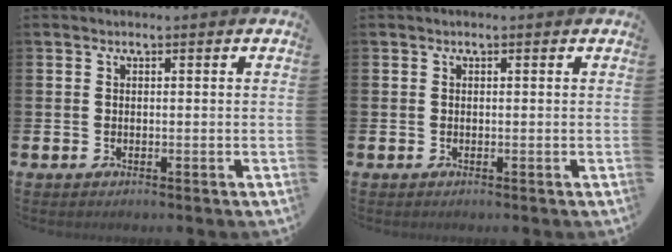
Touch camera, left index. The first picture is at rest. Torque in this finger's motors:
{"motor_torque": [0.44, -1.70, 0.18, 0.11]}